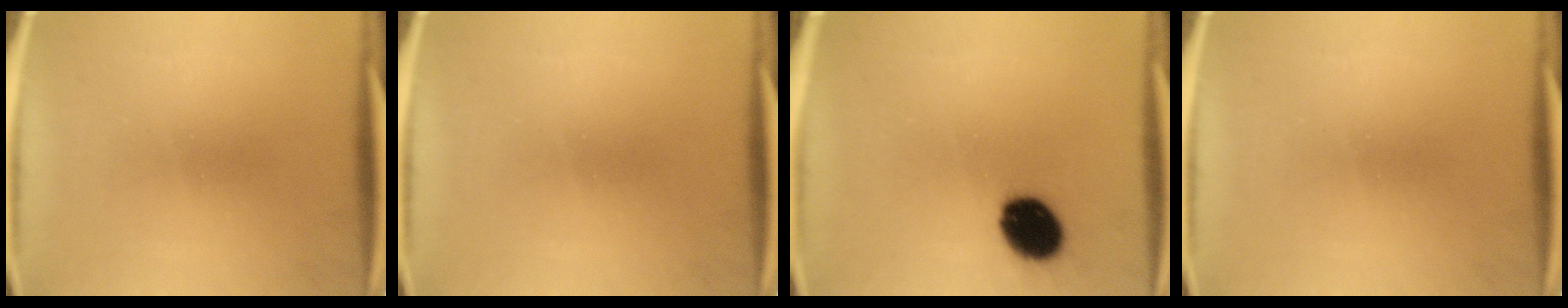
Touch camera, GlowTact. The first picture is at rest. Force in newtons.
{"total": 0.0}
{"total": 11.8}
{"total": 0.0}